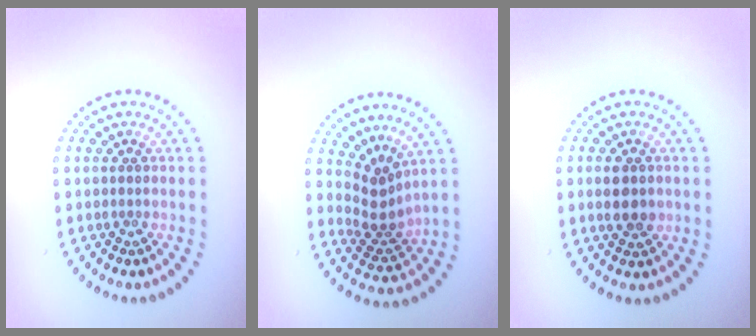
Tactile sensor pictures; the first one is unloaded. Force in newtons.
{"total": 3.0, "press": 2.0, "slide": 2.2}
{"total": 2.5, "press": 2.5, "slide": 0.2}